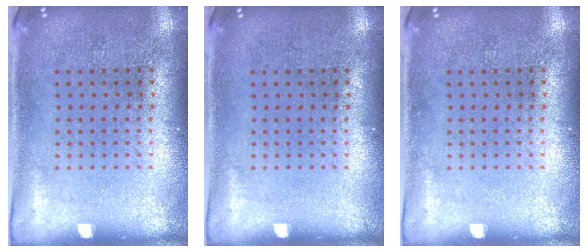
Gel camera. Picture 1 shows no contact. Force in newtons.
{"total": 0.0}
{"total": 0.0}